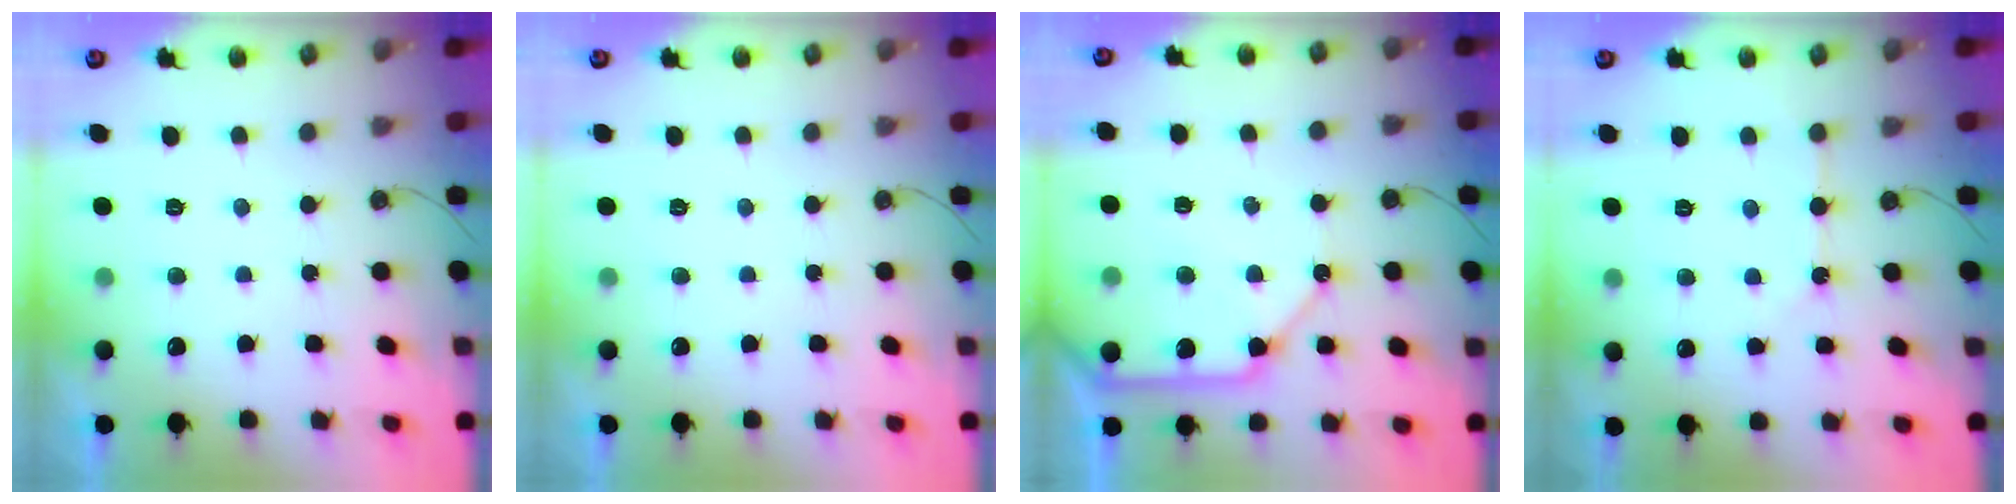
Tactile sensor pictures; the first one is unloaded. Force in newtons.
{"total": 0.0}
{"total": 14.3, "press": 14.2, "slide": 1.7}
{"total": 2.2, "press": 2.2, "slide": 0.3}